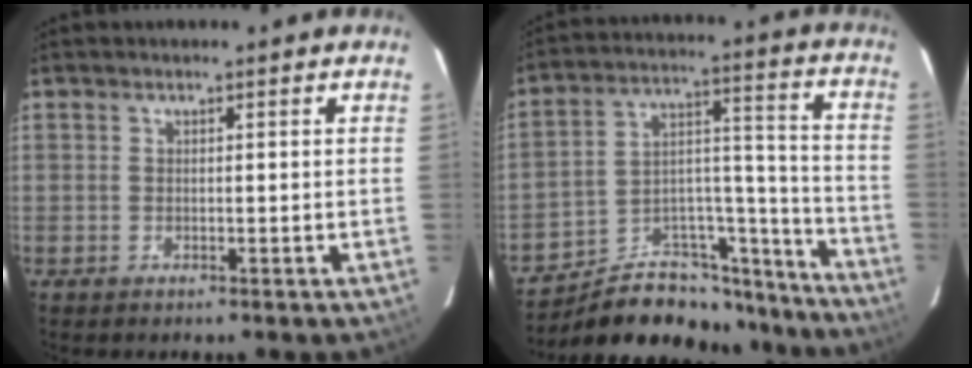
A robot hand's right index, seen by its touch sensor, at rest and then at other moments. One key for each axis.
{"total": 22.6, "fx": -19.0, "fy": 9.4, "fz": 7.8, "tx": -0.123, "ty": 0.074, "tz": -0.266}